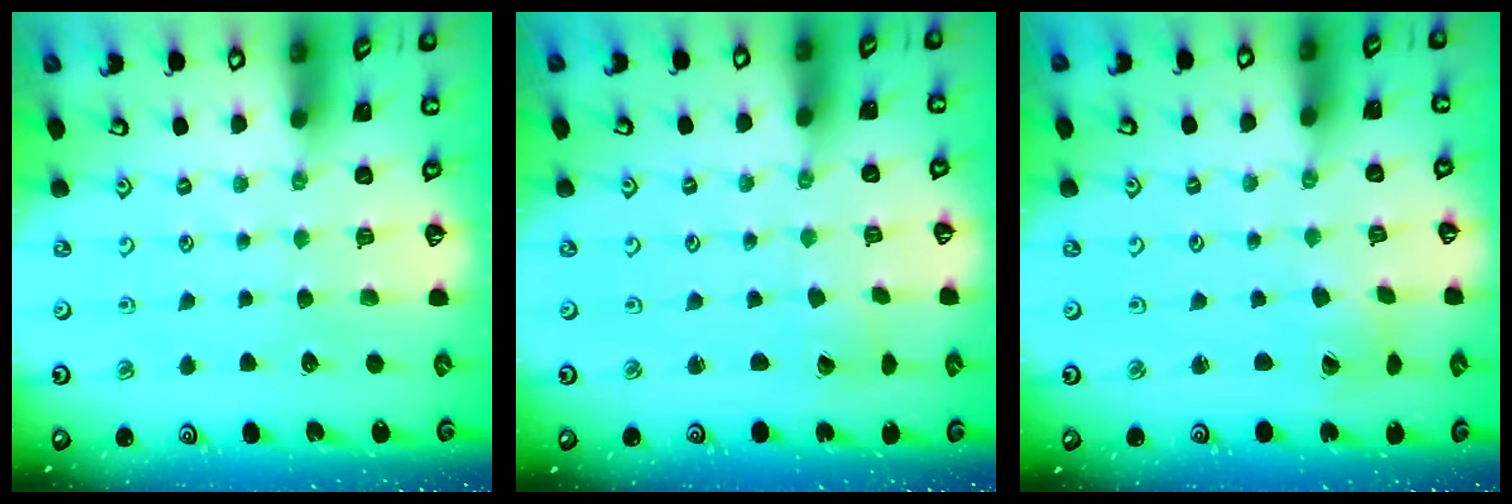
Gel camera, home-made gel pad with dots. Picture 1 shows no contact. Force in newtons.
{"total": 1.8, "press": 1.7, "slide": 0.1}
{"total": 1.2, "press": 1.2, "slide": 0.2}